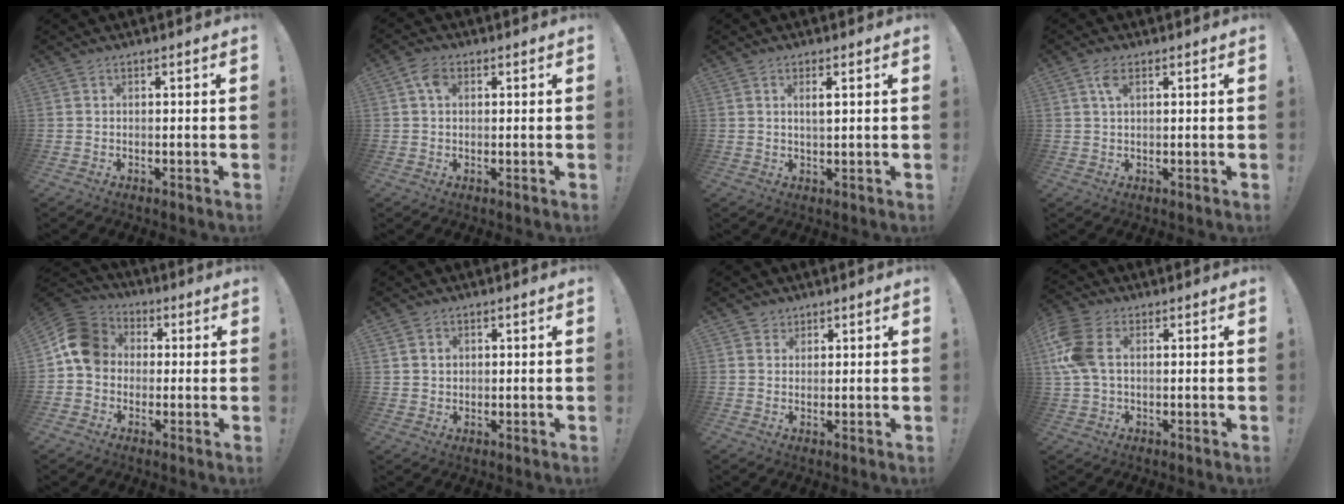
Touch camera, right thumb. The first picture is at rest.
{"total": 4.4, "force": [1.3, 2.9, 3.1], "torque": [-0.057, 0.008, 0.025]}
{"total": 2.5, "force": [0.8, 0.3, 2.3], "torque": [-0.038, -0.006, 0.011]}
{"total": 4.0, "force": [1.6, 2.0, 3.1], "torque": [-0.055, 0.001, 0.027]}
{"total": 12.2, "force": [0.6, 10.4, 6.4], "torque": [-0.095, 0.020, 0.017]}
{"total": 2.4, "force": [1.0, 2.2, 0.4], "torque": [0.001, -0.005, 0.016]}
{"total": 2.3, "force": [1.4, 1.8, 0.0], "torque": [0.002, -0.006, 0.023]}
{"total": 9.8, "force": [2.0, 5.9, 7.5], "torque": [-0.180, 0.003, 0.037]}